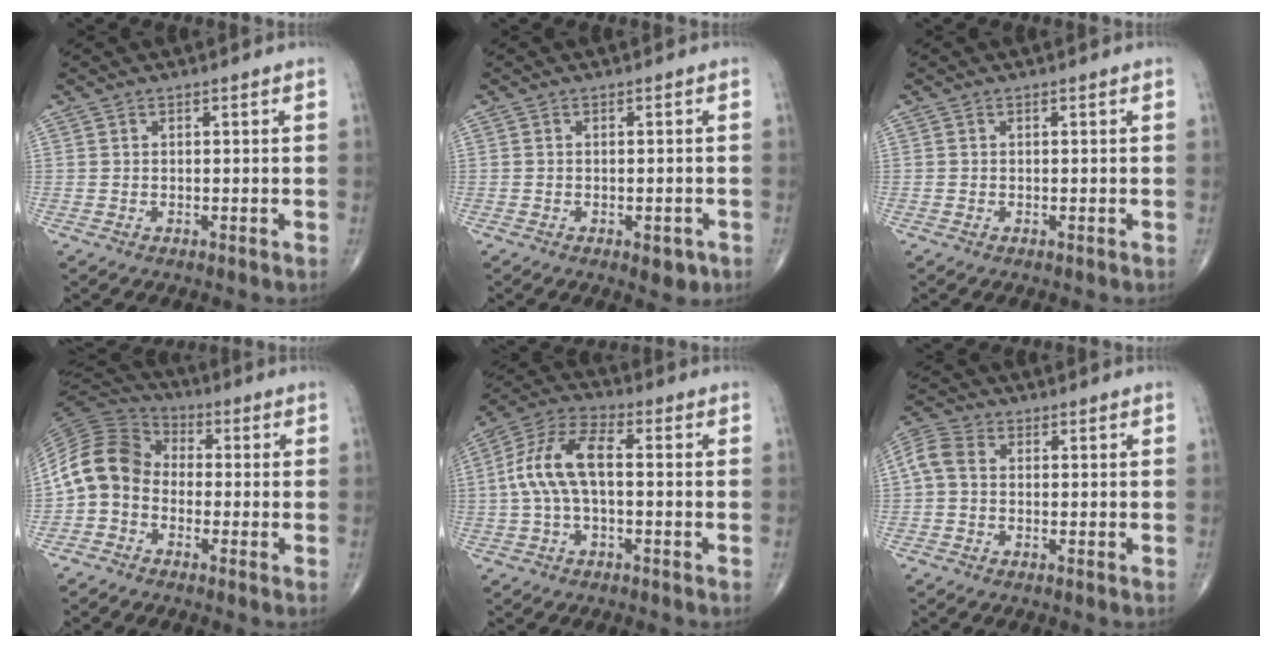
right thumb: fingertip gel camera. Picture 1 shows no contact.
{"total": 3.1, "force": [-1.4, 1.5, 2.3], "torque": [-0.019, 0.003, -0.013]}
{"total": 0.0}
{"total": 10.9, "force": [-2.0, 8.7, 6.2], "torque": [-0.114, 0.046, -0.058]}
{"total": 11.3, "force": [-0.1, 5.4, 9.9], "torque": [-0.211, 0.039, -0.008]}
{"total": 5.4, "force": [0.0, 3.9, 3.7], "torque": [-0.080, 0.018, -0.010]}